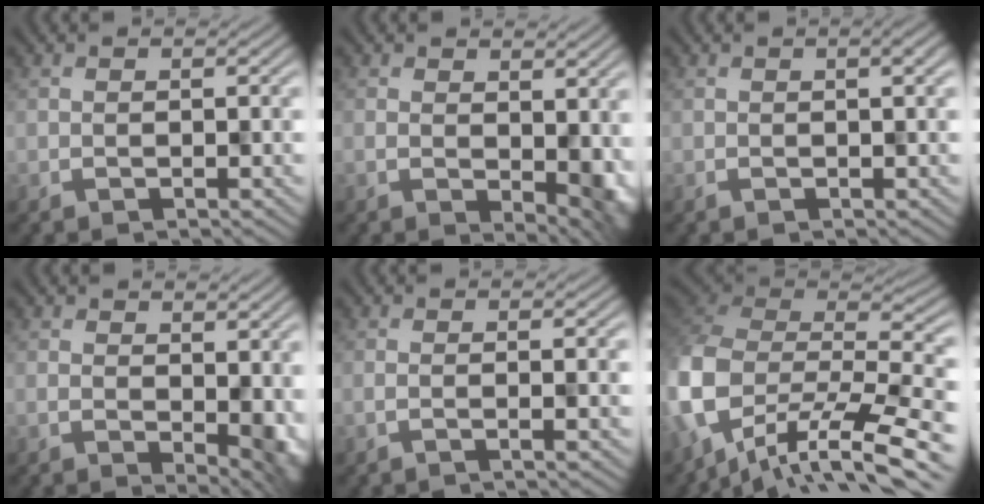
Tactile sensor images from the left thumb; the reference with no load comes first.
{"total": 4.5, "force": [-0.3, 2.2, 3.9], "torque": [-0.055, -0.015, 0.014]}
{"total": 1.4, "force": [0.2, 0.4, 1.3], "torque": [-0.014, 0.001, 0.000]}
{"total": 4.3, "force": [-0.3, 1.9, 3.9], "torque": [-0.055, -0.014, 0.013]}
{"total": 1.7, "force": [-0.3, 0.1, 1.6], "torque": [-0.016, 0.007, -0.023]}
{"total": 15.8, "force": [-7.5, 8.6, 10.9], "torque": [-0.281, -0.033, -0.122]}